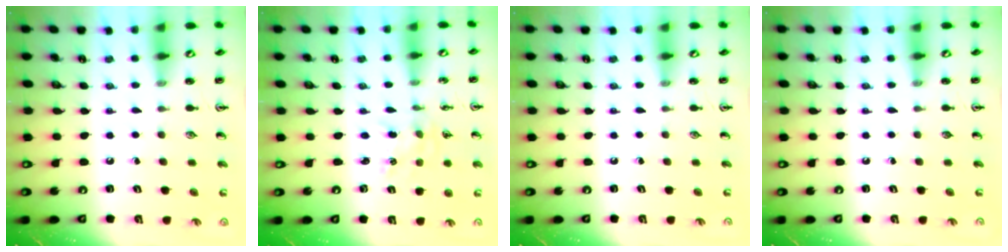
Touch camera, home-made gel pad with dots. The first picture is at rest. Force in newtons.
{"total": 0.5, "press": 0.5, "slide": 0.1}
{"total": 0.0}
{"total": 0.0}